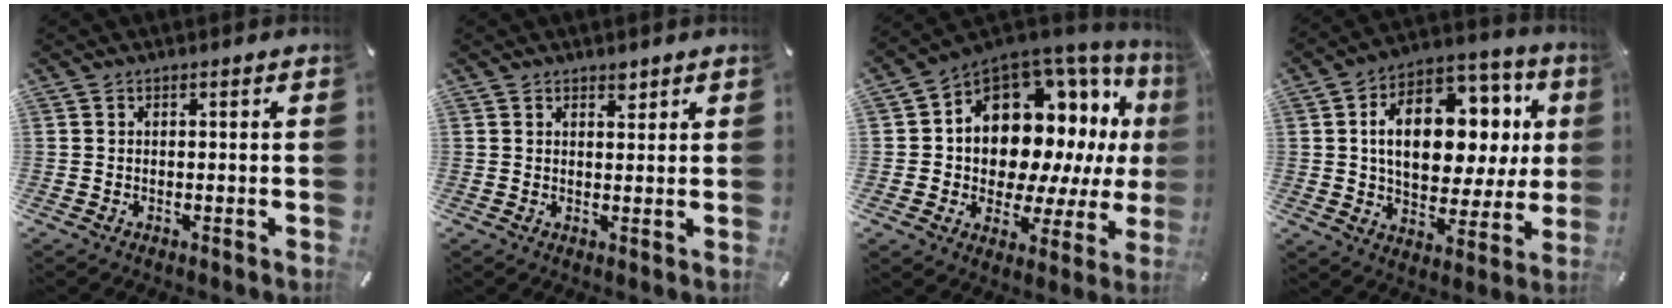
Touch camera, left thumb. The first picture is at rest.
{"total": 1.9, "force": [1.5, 1.1, 0.7], "torque": [0.002, -0.007, 0.024]}
{"total": 16.3, "force": [5.3, 12.0, 9.8], "torque": [-0.153, -0.069, 0.096]}
{"total": 19.0, "force": [4.1, 12.2, 13.9], "torque": [-0.234, -0.009, 0.074]}